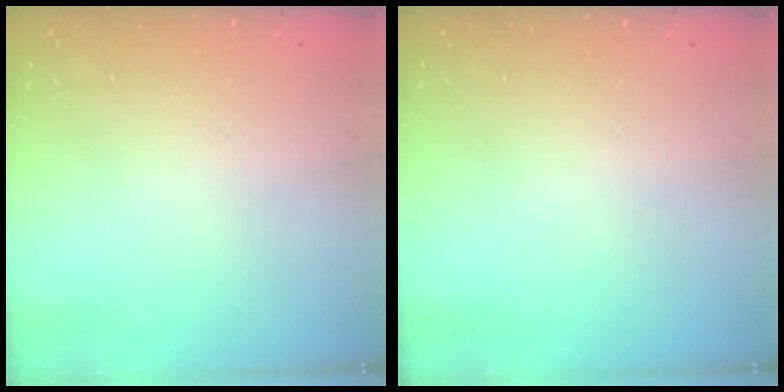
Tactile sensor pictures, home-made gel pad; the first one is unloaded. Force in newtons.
{"total": 0.0}